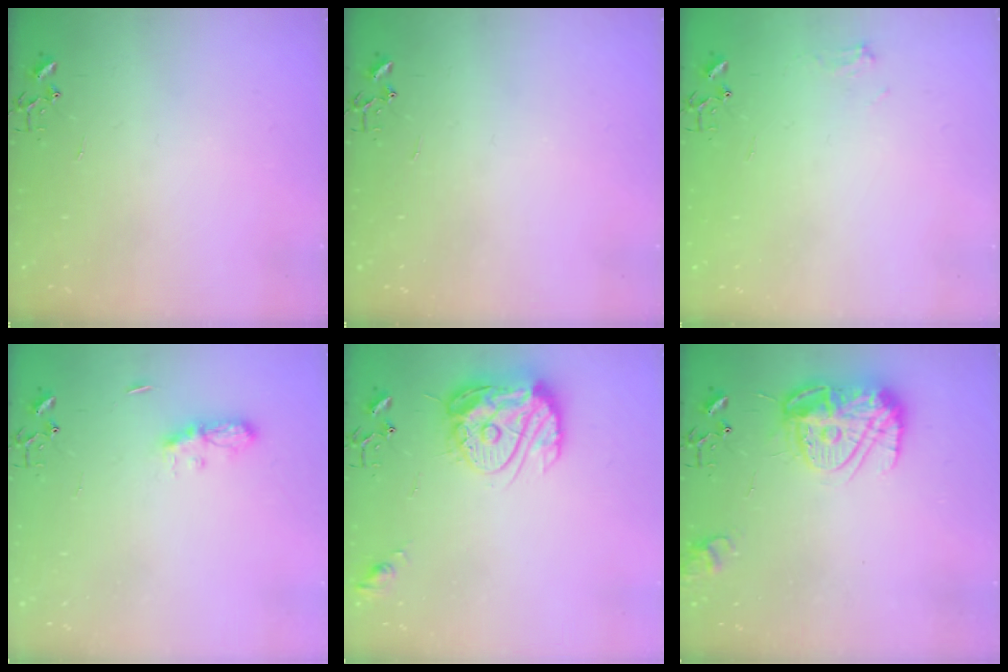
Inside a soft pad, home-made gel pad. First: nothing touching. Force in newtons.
{"total": 0.0}
{"total": 5.5, "press": 5.5, "slide": 0.3}
{"total": 6.3, "press": 6.3, "slide": 0.6}
{"total": 16.7, "press": 16.6, "slide": 1.5}
{"total": 14.2, "press": 14.1, "slide": 1.1}